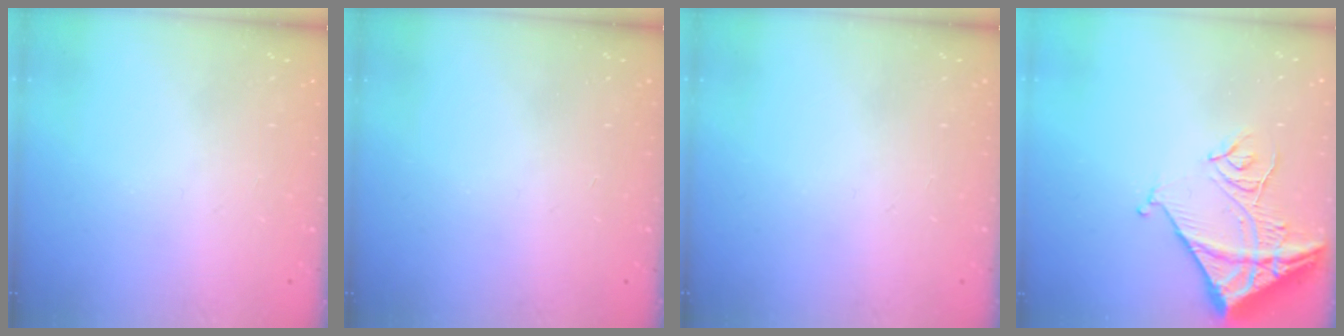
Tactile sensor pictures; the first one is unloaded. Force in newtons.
{"total": 0.0}
{"total": 0.0}
{"total": 14.2, "press": 14.2, "slide": 1.2}